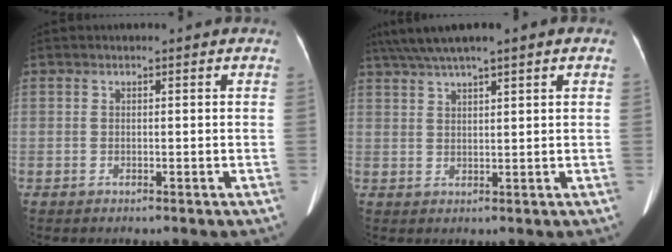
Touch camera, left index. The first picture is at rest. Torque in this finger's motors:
{"motor_torque": [0.90, -1.24, 0.28, 0.06]}